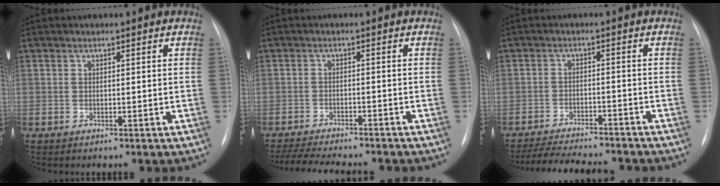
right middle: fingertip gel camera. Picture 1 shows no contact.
{"total": 13.2, "force": [-11.8, 2.2, 5.5], "torque": [-0.098, -0.012, -0.165]}
{"total": 13.4, "force": [-12.2, 1.9, 5.0], "torque": [-0.081, -0.008, -0.173]}